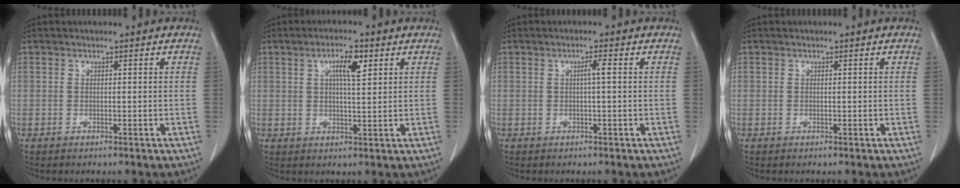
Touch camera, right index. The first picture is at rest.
{"total": 4.9, "force": [2.0, 1.0, 4.3], "torque": [-0.078, 0.002, 0.034]}
{"total": 1.5, "force": [0.1, -0.1, 1.5], "torque": [-0.027, 0.003, 0.001]}
{"total": 0.0}